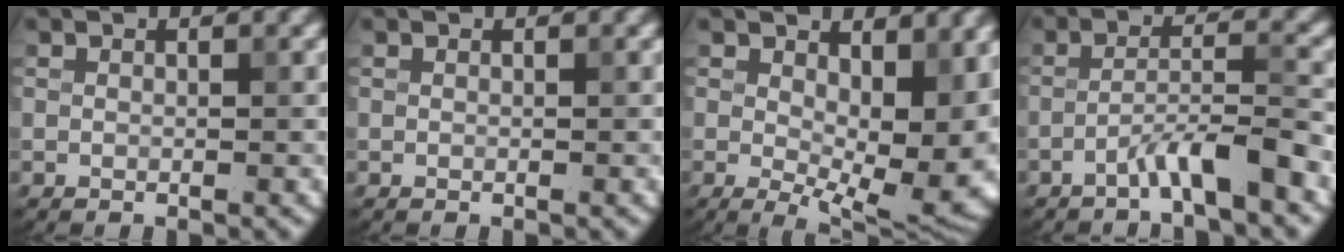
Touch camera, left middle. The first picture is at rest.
{"total": 0.0}
{"total": 11.5, "force": [1.0, 5.9, 9.8], "torque": [-0.118, -0.016, 0.032]}
{"total": 4.0, "force": [-2.6, 0.3, 3.0], "torque": [-0.053, 0.018, -0.052]}